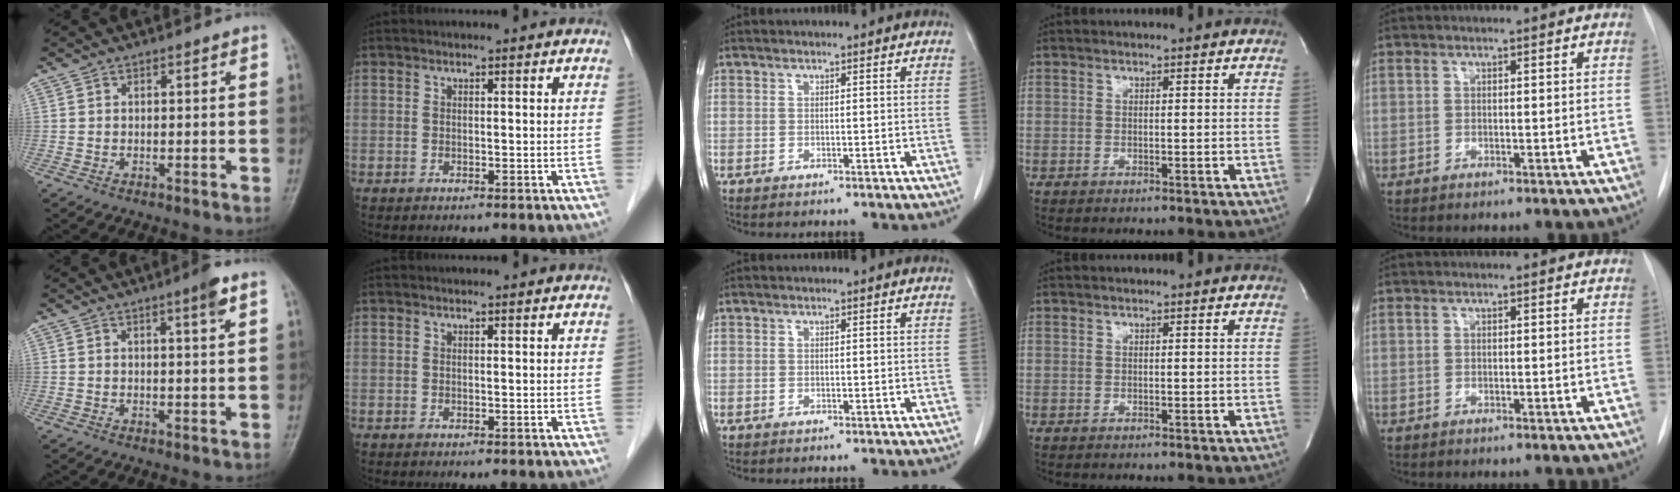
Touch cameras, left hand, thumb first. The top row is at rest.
{"thumb": {"total": 3.4, "force": [1.9, 0.1, 2.8], "torque": [-0.044, -0.007, 0.030]}}